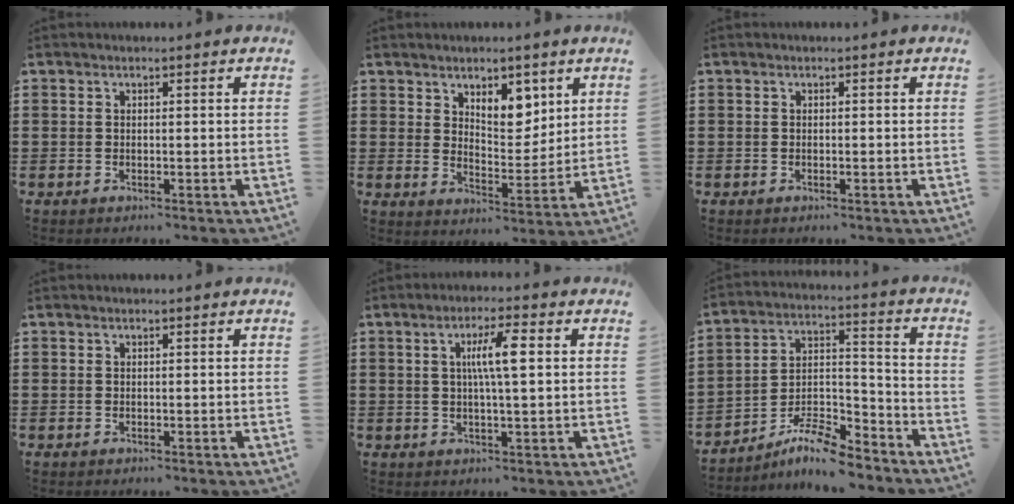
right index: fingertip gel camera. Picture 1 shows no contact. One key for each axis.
{"total": 6.2, "fx": 4.2, "fy": 3.3, "fz": 3.2, "tx": -0.052, "ty": -0.013, "tz": 0.071}
{"total": 0.0}
{"total": 0.0}
{"total": 6.0, "fx": 1.1, "fy": 0.9, "fz": 5.8, "tx": -0.112, "ty": 0.005, "tz": 0.013}
{"total": 9.0, "fx": -8.0, "fy": 1.7, "fz": 3.7, "tx": -0.061, "ty": 0.024, "tz": -0.152}